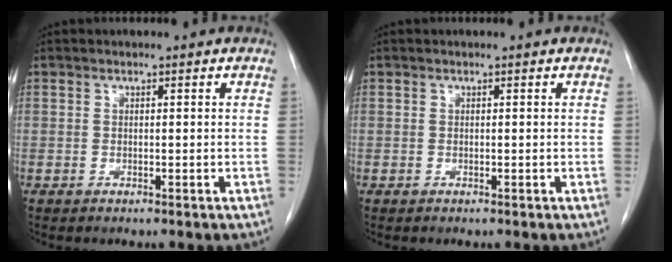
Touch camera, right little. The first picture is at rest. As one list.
[{"total": 0.0}]